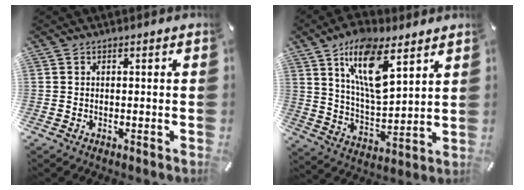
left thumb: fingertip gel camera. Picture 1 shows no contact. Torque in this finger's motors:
{"motor_torque": [1.14, 1.14, 1.40, -1.37, 0.32]}